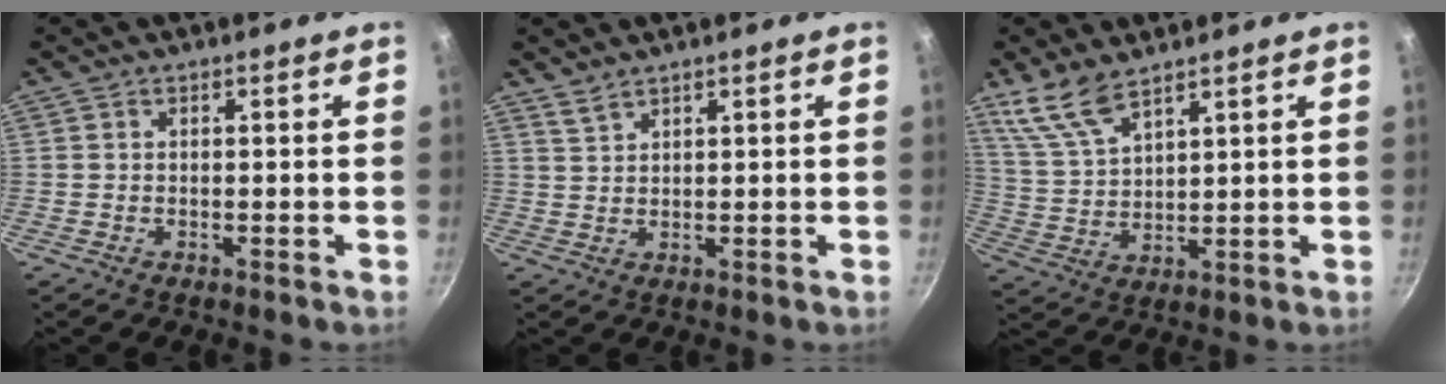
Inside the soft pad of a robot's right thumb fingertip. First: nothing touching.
{"total": 2.3, "force": [2.1, 0.5, 0.7], "torque": [-0.014, -0.008, 0.048]}
{"total": 8.2, "force": [6.3, 2.5, 4.5], "torque": [-0.093, -0.029, 0.143]}